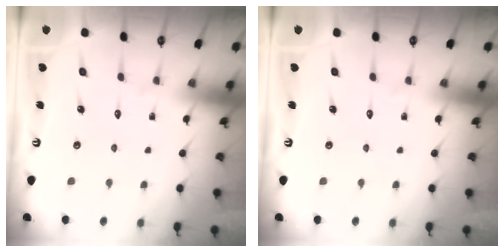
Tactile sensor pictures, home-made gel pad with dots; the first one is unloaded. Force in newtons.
{"total": 0.0}